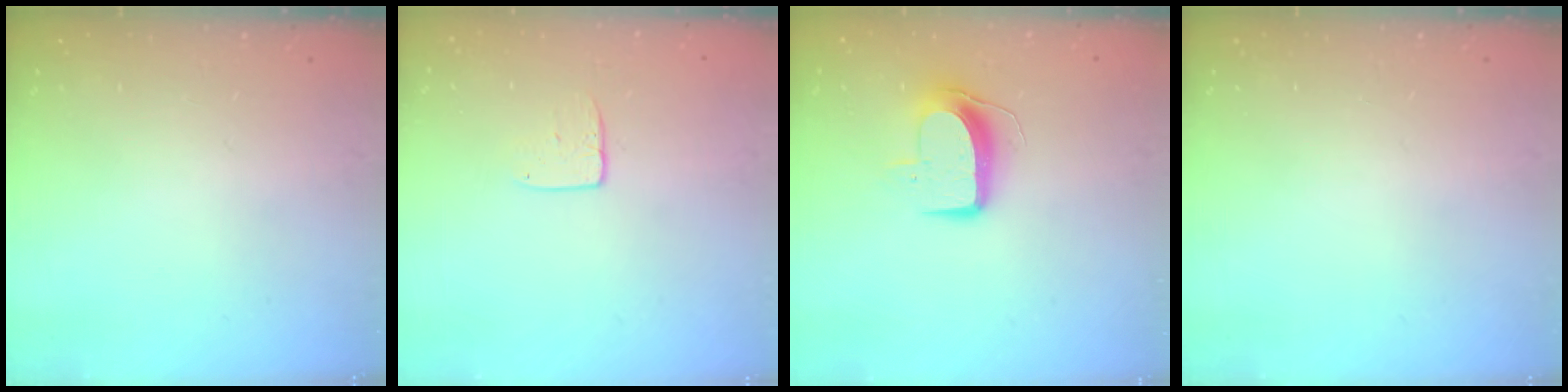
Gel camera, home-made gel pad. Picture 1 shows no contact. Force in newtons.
{"total": 5.8, "press": 5.7, "slide": 0.6}
{"total": 9.5, "press": 9.5, "slide": 0.5}
{"total": 0.0}